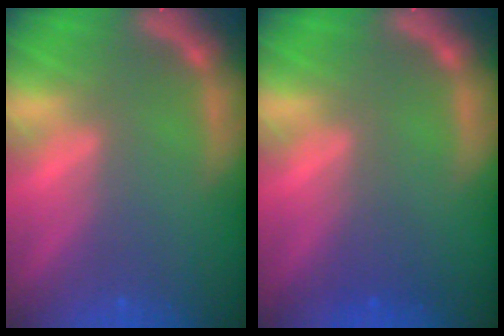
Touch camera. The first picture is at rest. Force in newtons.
{"total": 1.5}